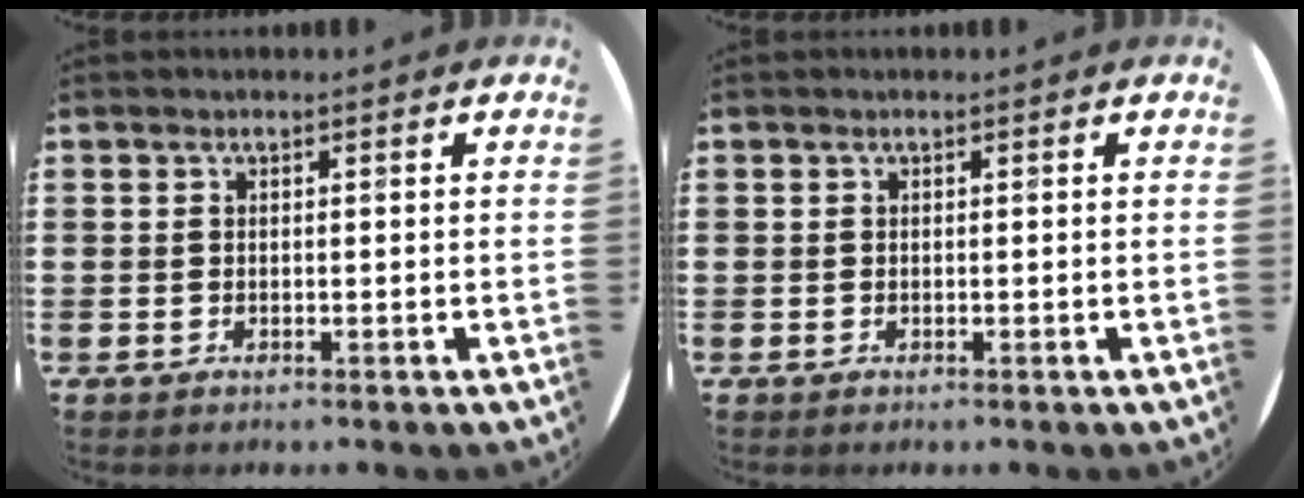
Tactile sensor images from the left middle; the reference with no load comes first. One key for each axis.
{"total": 0.0}